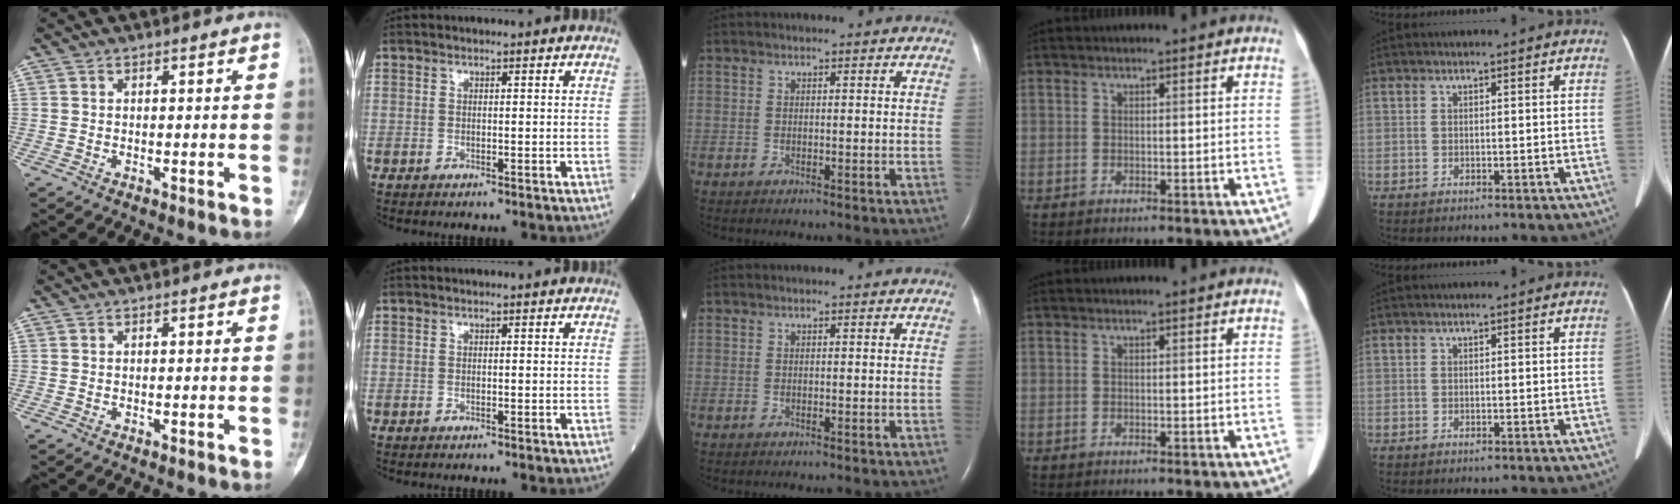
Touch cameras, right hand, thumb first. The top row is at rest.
{}